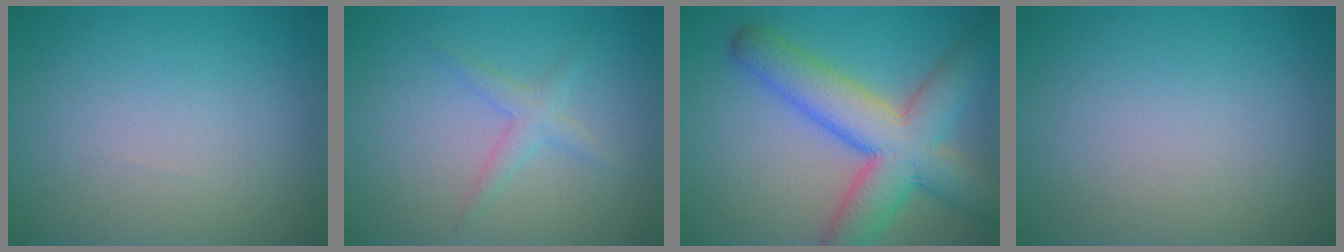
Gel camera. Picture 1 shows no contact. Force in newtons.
{"total": 1.8, "press": 1.8, "slide": 0.1}
{"total": 9.0, "press": 9.0, "slide": 0.4}
{"total": 0.0}